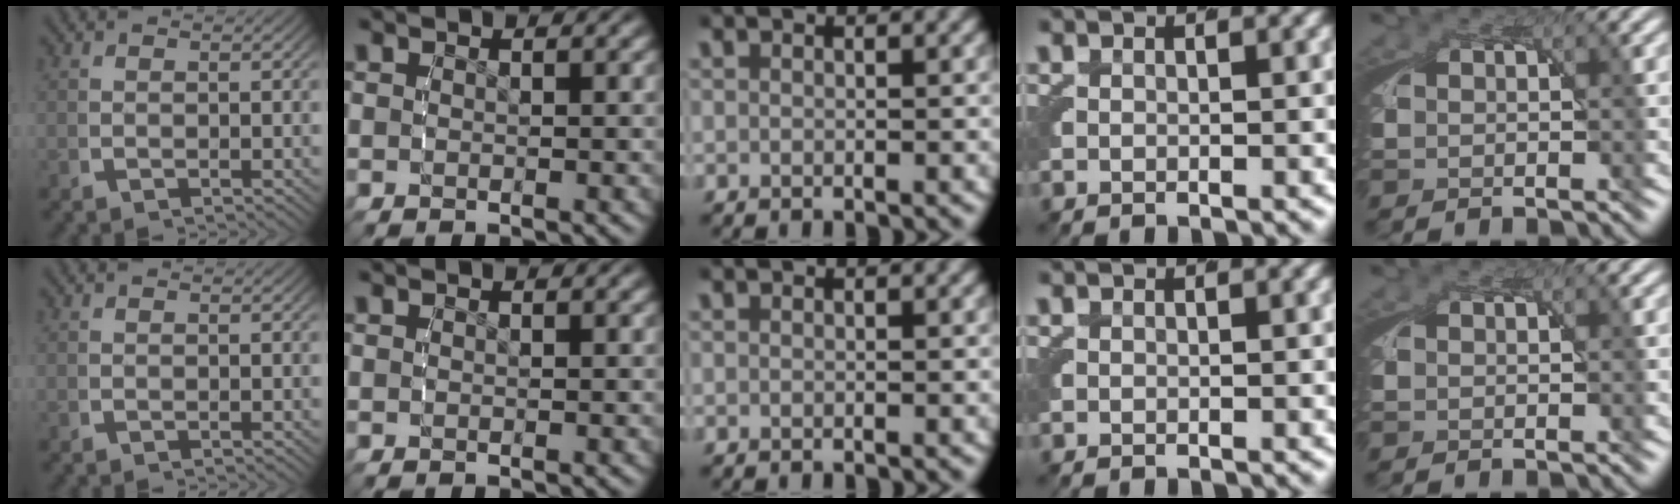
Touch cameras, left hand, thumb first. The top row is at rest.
{}